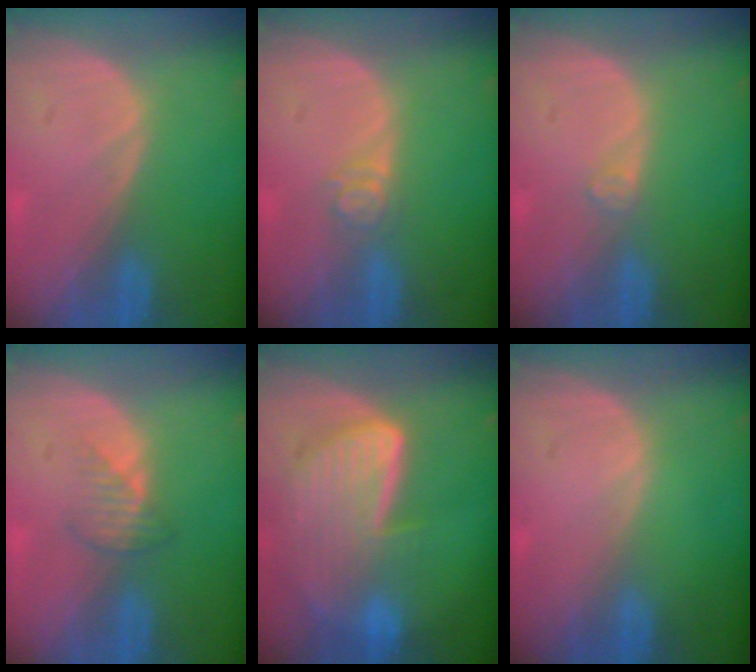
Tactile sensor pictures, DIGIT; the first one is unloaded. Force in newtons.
{"total": 3.0, "press": 2.5, "slide": 1.7}
{"total": 1.1, "press": 1.0, "slide": 0.2}
{"total": 2.5, "press": 2.5, "slide": 0.3}
{"total": 9.2, "press": 8.1, "slide": 4.5}
{"total": 0.0}